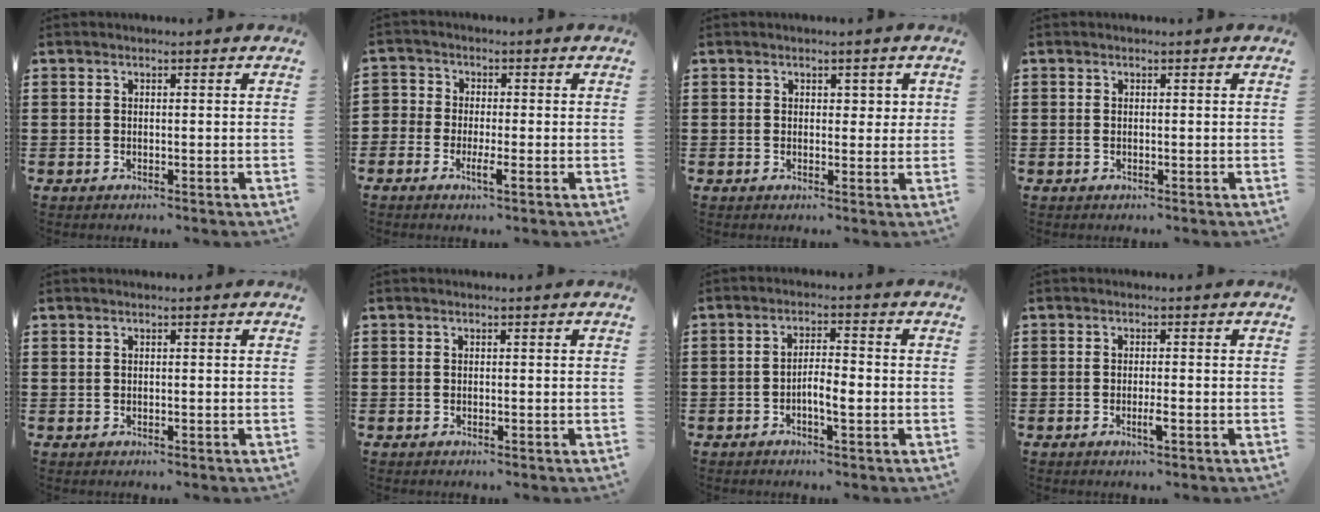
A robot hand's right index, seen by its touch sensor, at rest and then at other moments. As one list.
[{"total": 2.2, "force": [-1.2, 1.2, 1.4], "torque": [-0.030, 0.005, -0.026]}, {"total": 1.7, "force": [0.9, 1.2, 0.7], "torque": [-0.001, 0.001, 0.011]}, {"total": 0.0}, {"total": 0.0}, {"total": 0.0}, {"total": 3.3, "force": [-1.2, 0.6, 3.1], "torque": [-0.061, -0.001, -0.025]}, {"total": 2.0, "force": [-0.8, 0.0, 1.9], "torque": [-0.039, -0.005, -0.017]}]